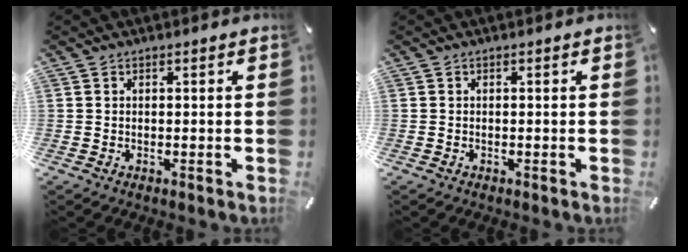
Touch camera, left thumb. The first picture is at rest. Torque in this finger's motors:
{"motor_torque": [0.00, 0.01, -0.06, 0.00, -0.02]}